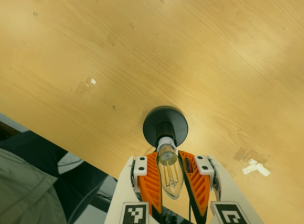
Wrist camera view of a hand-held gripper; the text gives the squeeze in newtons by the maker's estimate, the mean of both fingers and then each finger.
{"total": 20.4, "left": 20.3, "right": 20.5}